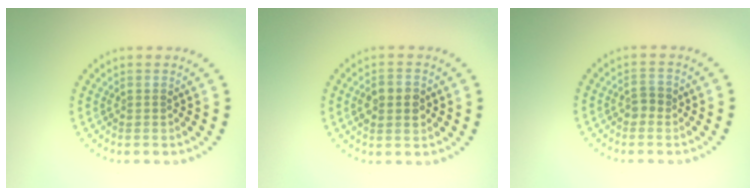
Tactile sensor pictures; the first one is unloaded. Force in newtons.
{"total": 2.8, "press": 2.8, "slide": 0.0}
{"total": 1.1, "press": 1.1, "slide": 0.2}